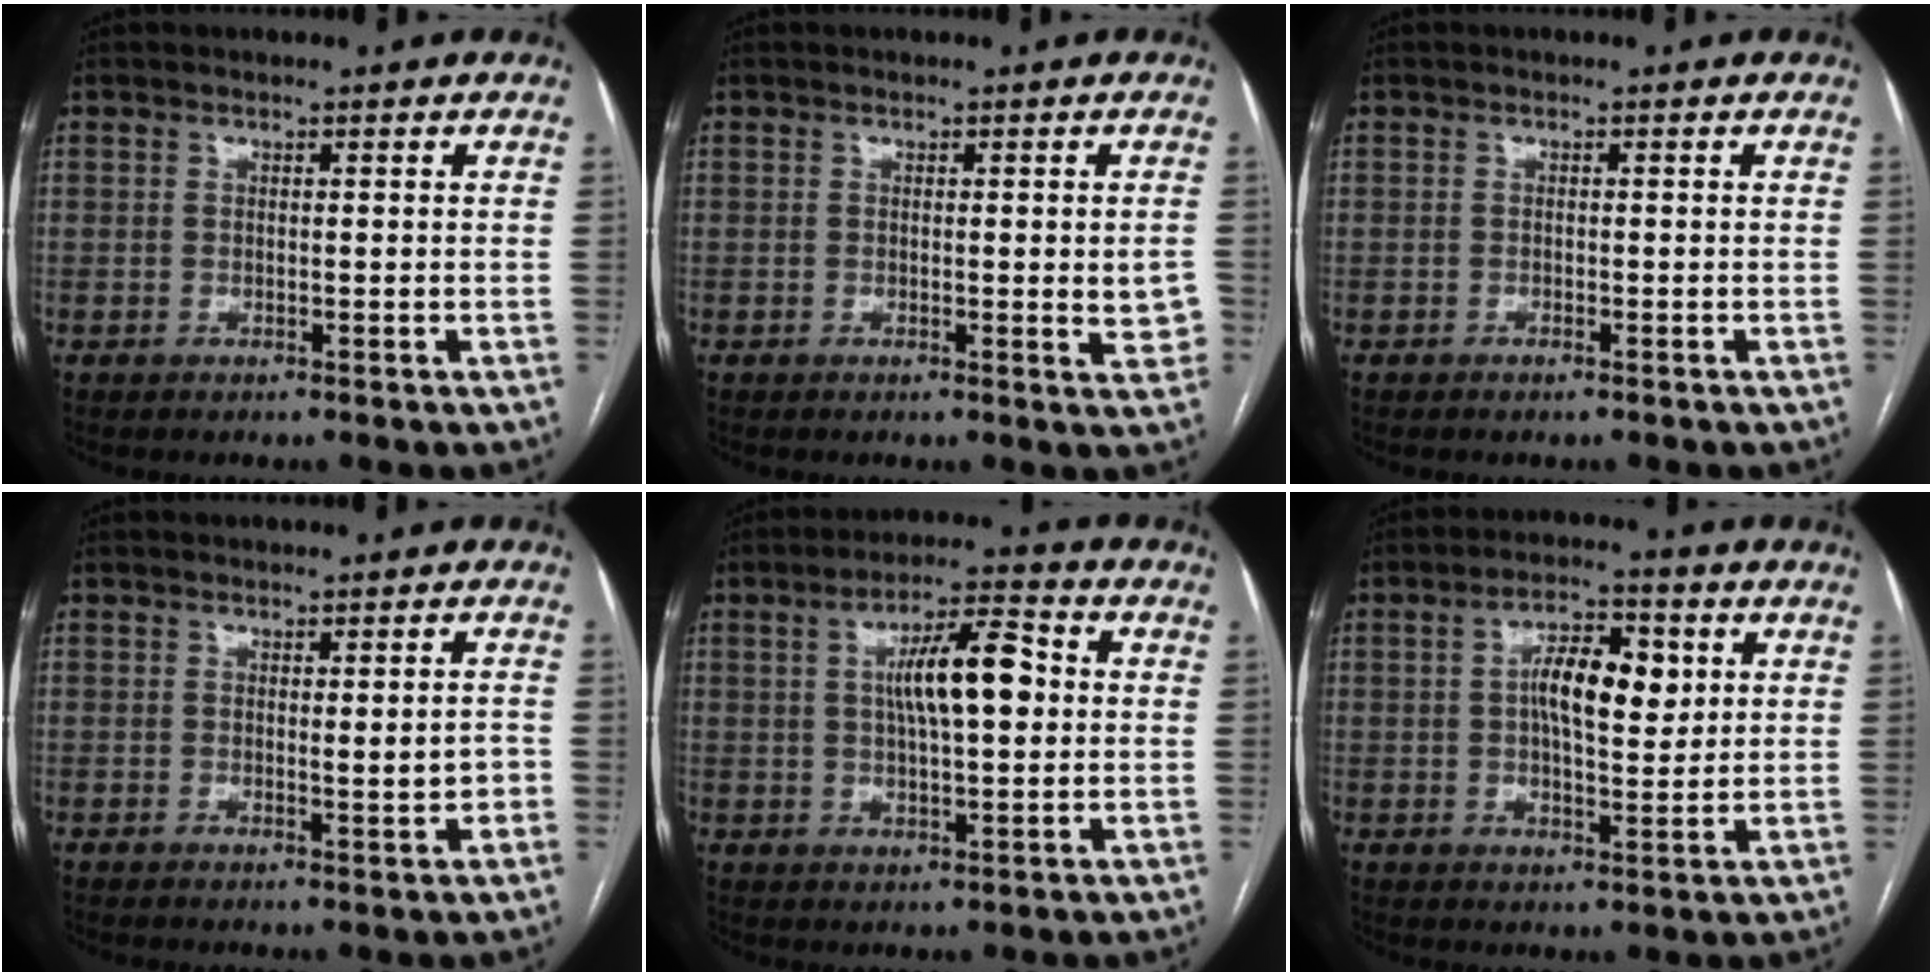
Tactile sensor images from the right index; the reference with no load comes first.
{"total": 3.4, "force": [-0.3, 0.8, 3.3], "torque": [-0.036, -0.004, -0.003]}
{"total": 0.6, "force": [-0.5, 0.2, 0.3], "torque": [-0.009, -0.001, -0.006]}
{"total": 2.7, "force": [-0.3, 0.5, 2.6], "torque": [-0.035, -0.001, 0.000]}
{"total": 9.8, "force": [1.5, 2.4, 9.4], "torque": [-0.165, 0.021, 0.024]}
{"total": 8.7, "force": [1.8, 3.3, 7.8], "torque": [-0.136, 0.016, 0.027]}